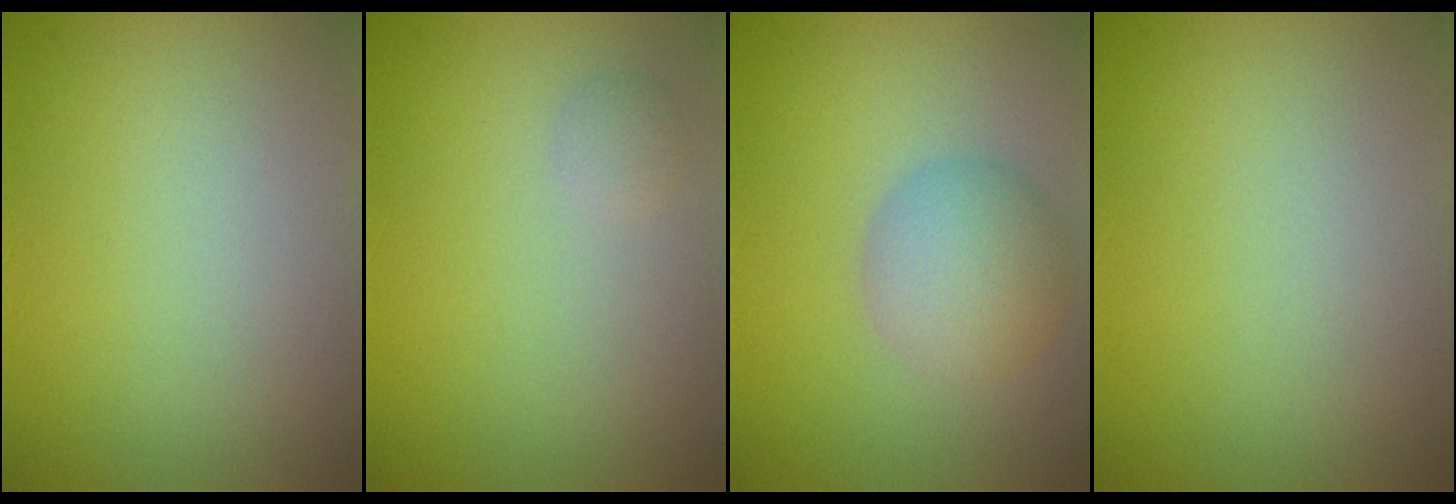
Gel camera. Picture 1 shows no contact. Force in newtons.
{"total": 0.8, "press": 0.8, "slide": 0.1}
{"total": 4.2, "press": 4.2, "slide": 0.2}
{"total": 0.0}